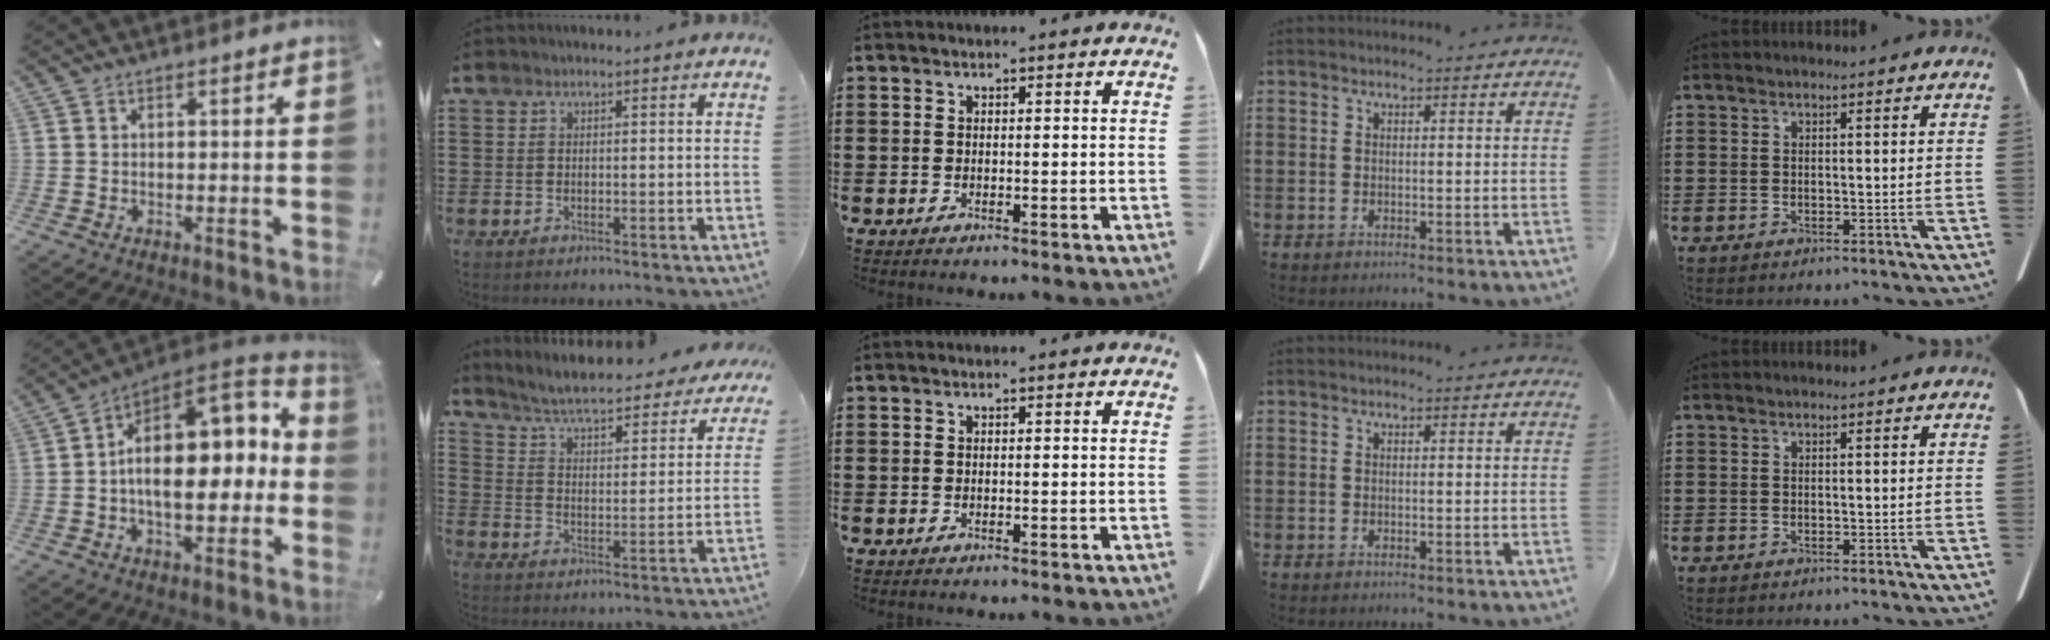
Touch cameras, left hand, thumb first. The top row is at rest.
{"thumb": {"total": 17.0, "force": [0.3, 11.0, 13.0], "torque": [-0.167, -0.023, 0.006]}, "index": {"total": 5.2, "force": [4.7, 0.0, 2.1], "torque": [-0.064, -0.037, 0.073]}}